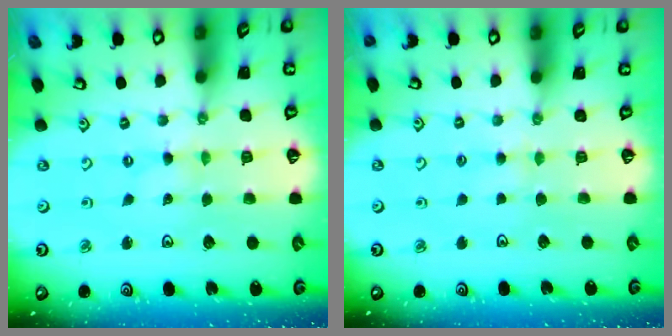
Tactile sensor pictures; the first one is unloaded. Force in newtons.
{"total": 3.0, "press": 3.0, "slide": 0.4}